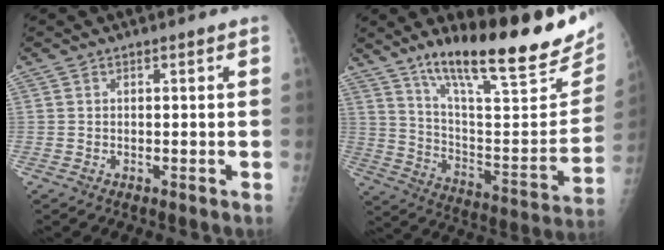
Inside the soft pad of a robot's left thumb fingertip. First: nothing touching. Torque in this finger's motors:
{"motor_torque": [0.29, 0.23, 1.42, -1.35, 0.11]}